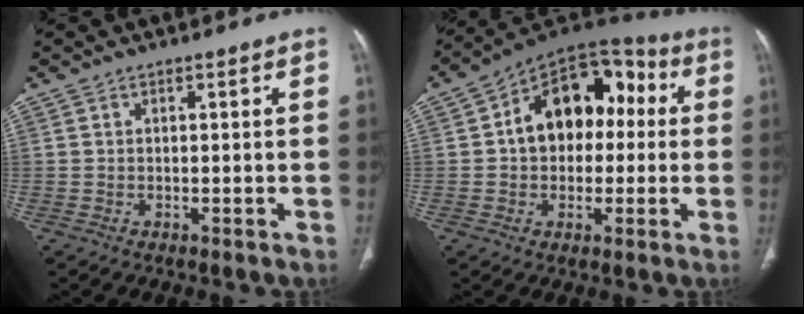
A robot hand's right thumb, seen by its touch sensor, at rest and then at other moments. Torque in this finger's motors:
{"motor_torque": [1.12, 3.39, 1.24, -0.07, 0.12]}